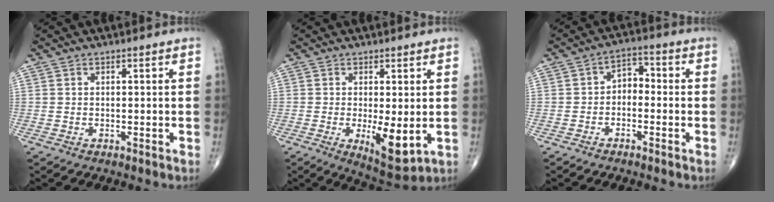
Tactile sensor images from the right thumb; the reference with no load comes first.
{"total": 7.7, "force": [-1.1, 2.8, 7.1], "torque": [-0.107, -0.024, -0.008]}
{"total": 4.4, "force": [-0.9, 3.0, 3.0], "torque": [-0.031, 0.028, -0.030]}